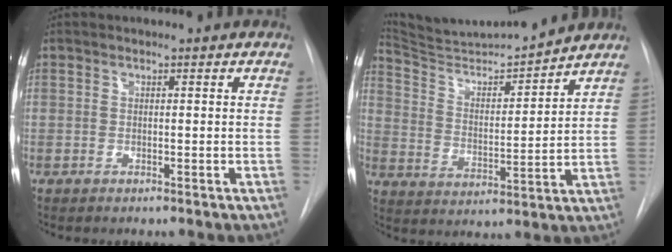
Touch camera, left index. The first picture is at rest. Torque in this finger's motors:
{"motor_torque": [0.36, -1.18, -0.61, -0.02]}